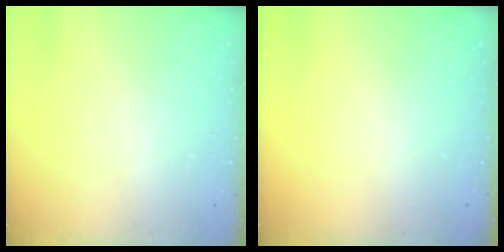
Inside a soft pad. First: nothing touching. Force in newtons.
{"total": 0.0}